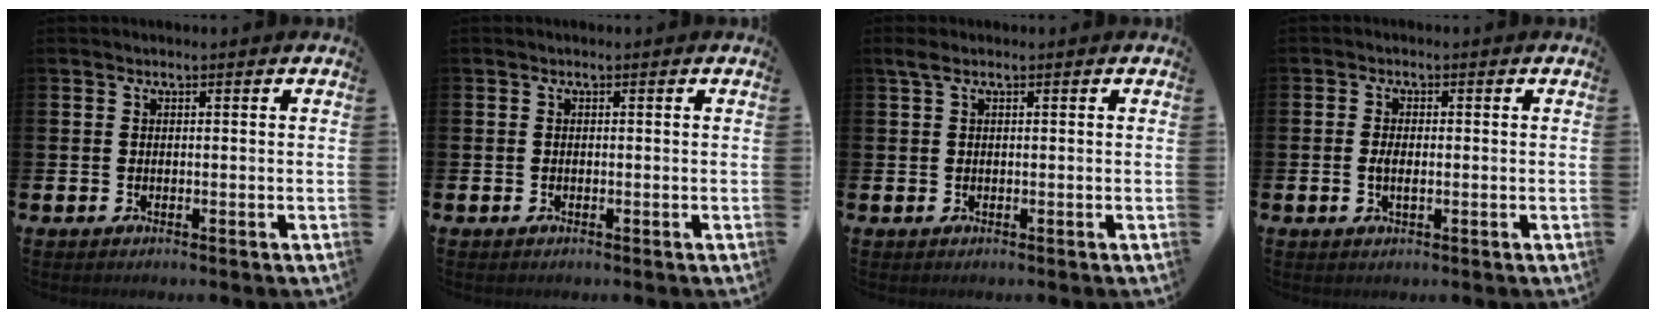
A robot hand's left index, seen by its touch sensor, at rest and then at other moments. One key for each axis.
{"total": 0.0}
{"total": 1.1, "fx": 0.4, "fy": 0.3, "fz": 1.0, "tx": -0.023, "ty": 0.005, "tz": 0.006}
{"total": 1.8, "fx": -0.2, "fy": 0.9, "fz": 1.6, "tx": -0.024, "ty": 0.000, "tz": -0.005}